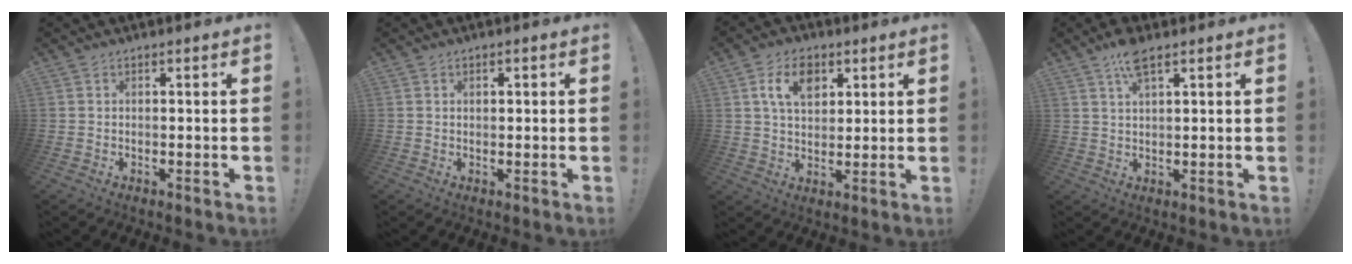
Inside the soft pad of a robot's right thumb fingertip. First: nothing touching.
{"total": 0.8, "force": [0.3, 0.6, 0.4], "torque": [-0.007, 0.002, 0.005]}
{"total": 9.5, "force": [3.8, 6.1, 6.1], "torque": [-0.099, 0.003, 0.070]}
{"total": 6.3, "force": [3.8, 2.0, 4.7], "torque": [-0.083, -0.009, 0.065]}